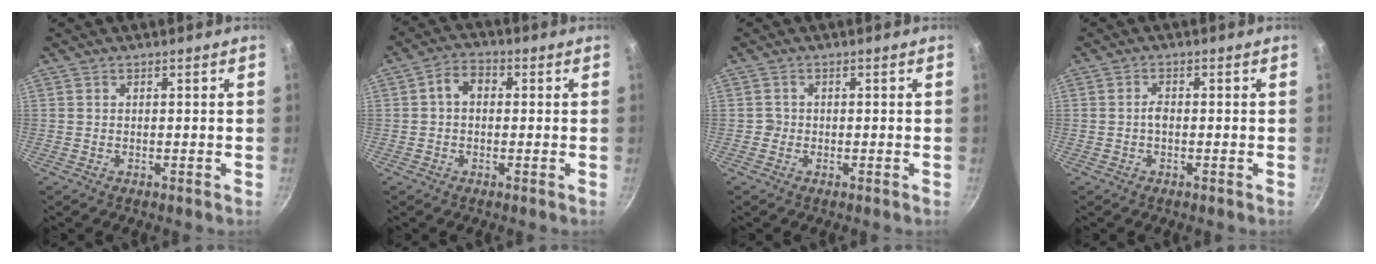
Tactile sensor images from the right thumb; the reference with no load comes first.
{"total": 4.5, "force": [0.4, 3.4, 3.0], "torque": [-0.039, 0.011, -0.003]}
{"total": 1.1, "force": [-0.4, 1.0, 0.1], "torque": [0.003, 0.003, -0.009]}
{"total": 1.6, "force": [-0.4, 0.9, 1.2], "torque": [-0.020, 0.009, -0.008]}